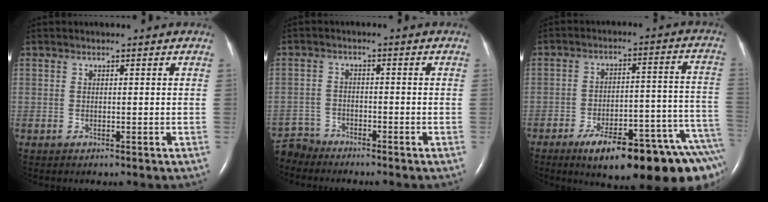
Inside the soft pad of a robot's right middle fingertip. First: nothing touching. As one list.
[{"total": 4.8, "force": [-4.6, 1.1, -0.8], "torque": [0.017, -0.006, -0.092]}, {"total": 20.7, "force": [-14.4, 3.8, 14.4], "torque": [-0.102, 0.031, -0.198]}]